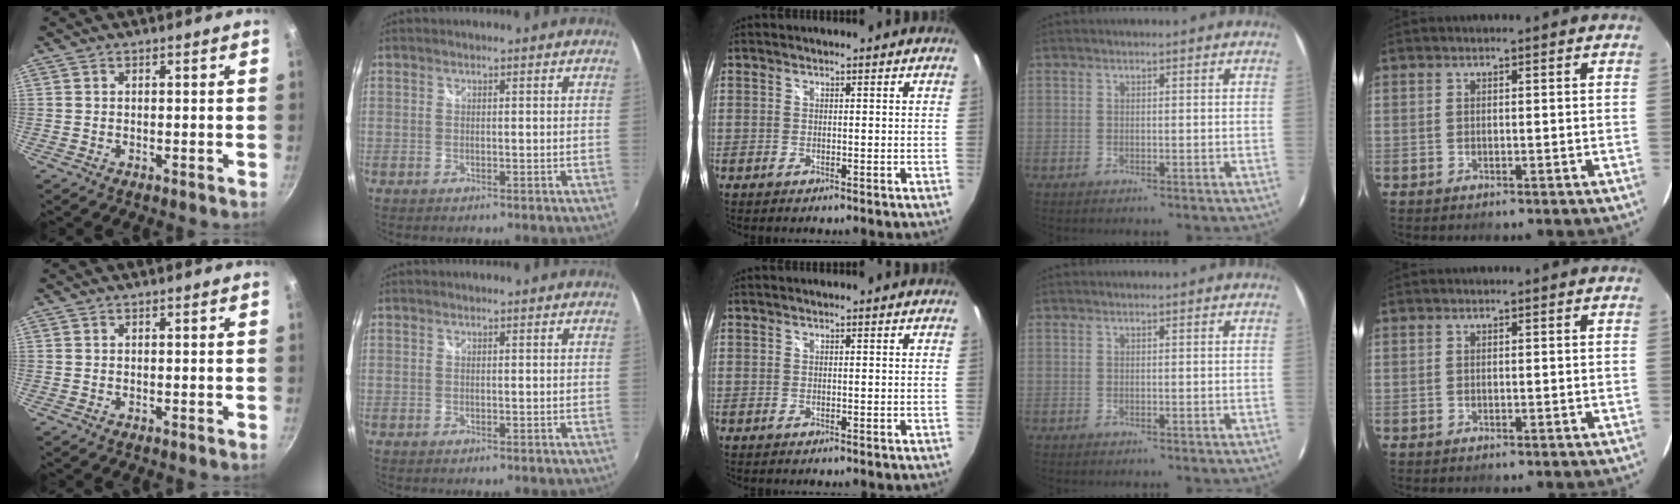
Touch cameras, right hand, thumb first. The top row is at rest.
{}